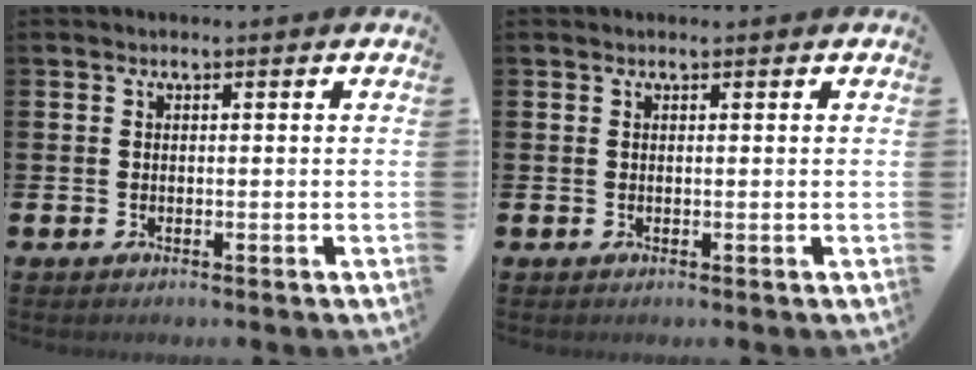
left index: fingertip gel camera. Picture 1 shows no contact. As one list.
[{"total": 0.0}]